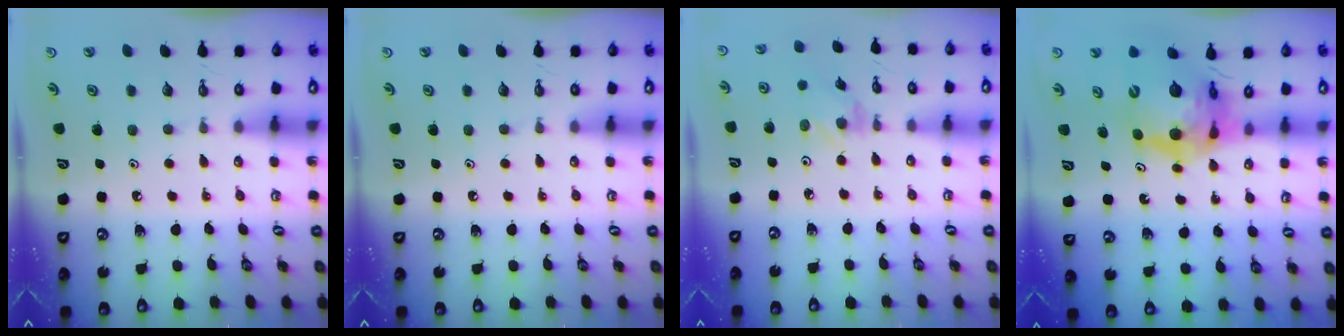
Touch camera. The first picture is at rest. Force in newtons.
{"total": 0.0}
{"total": 0.6, "press": 0.6, "slide": 0.2}
{"total": 15.1, "press": 14.9, "slide": 1.8}